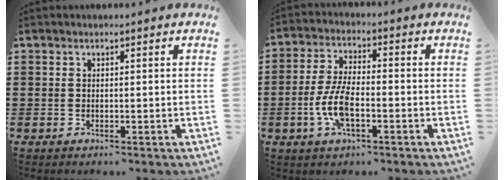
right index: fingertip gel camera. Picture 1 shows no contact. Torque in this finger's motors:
{"motor_torque": [2.14, 0.00, 0.66, 0.21]}